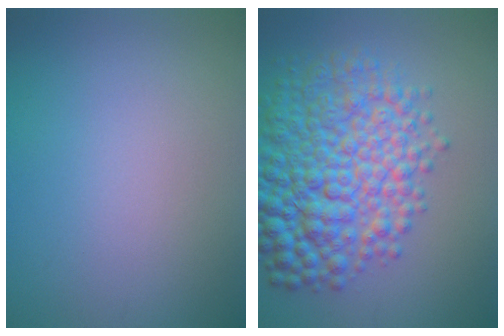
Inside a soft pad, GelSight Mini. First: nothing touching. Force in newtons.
{"total": 9.7, "press": 9.7, "slide": 0.1}